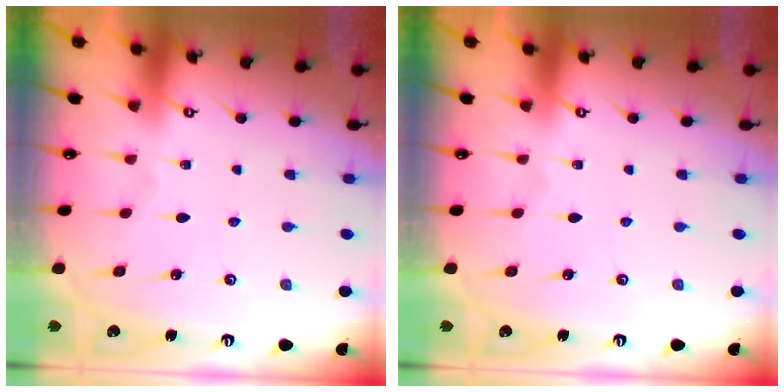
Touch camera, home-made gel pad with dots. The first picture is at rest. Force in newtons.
{"total": 0.0}